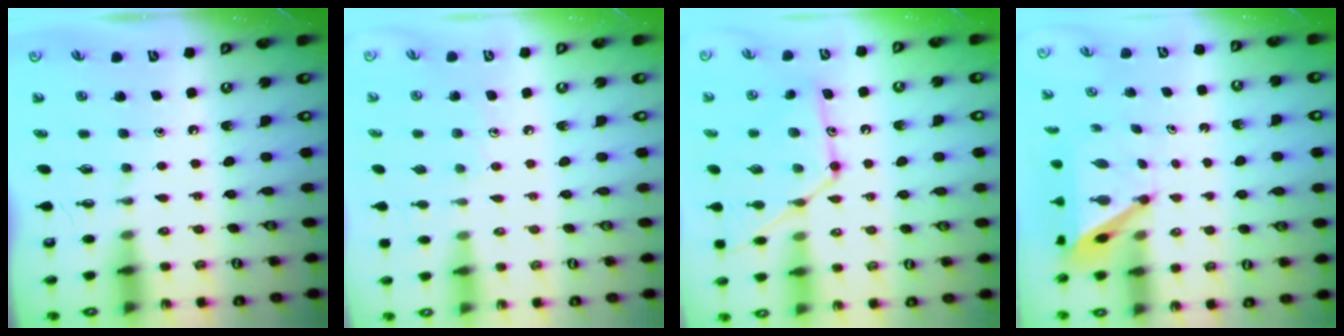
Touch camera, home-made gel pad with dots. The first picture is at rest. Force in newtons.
{"total": 5.3, "press": 5.3, "slide": 0.6}
{"total": 14.8, "press": 14.8, "slide": 1.0}
{"total": 5.5, "press": 5.5, "slide": 0.5}